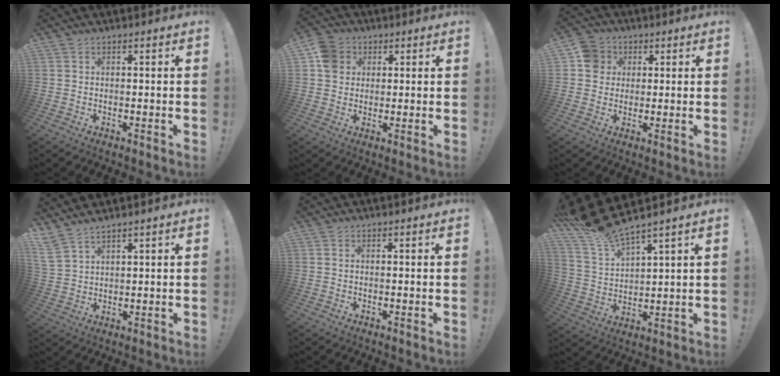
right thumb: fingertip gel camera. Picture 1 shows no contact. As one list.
[{"total": 6.4, "force": [1.9, 5.6, 2.5], "torque": [-0.035, 0.007, 0.039]}, {"total": 7.0, "force": [1.7, 6.4, 2.3], "torque": [-0.035, 0.008, 0.036]}, {"total": 5.6, "force": [4.9, 1.3, 2.4], "torque": [-0.055, -0.023, 0.096]}, {"total": 0.0}, {"total": 10.7, "force": [9.8, 1.0, 4.2], "torque": [-0.117, -0.067, 0.178]}]